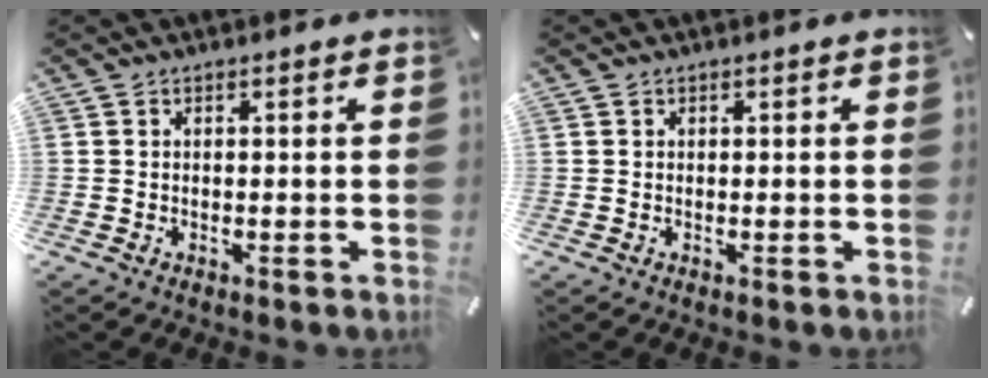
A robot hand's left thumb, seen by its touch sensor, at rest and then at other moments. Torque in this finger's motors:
{"motor_torque": [0.11, 0.08, 0.03, 0.06, 0.00]}